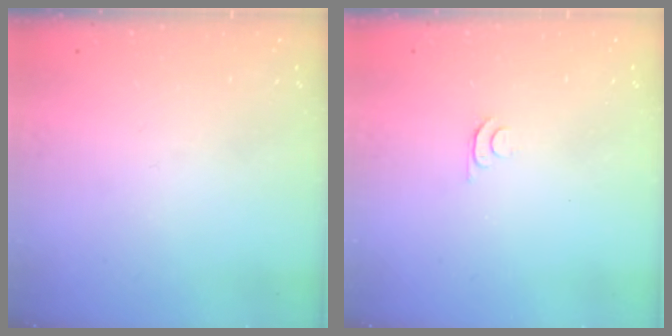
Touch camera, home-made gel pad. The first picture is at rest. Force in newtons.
{"total": 4.4, "press": 4.3, "slide": 0.6}